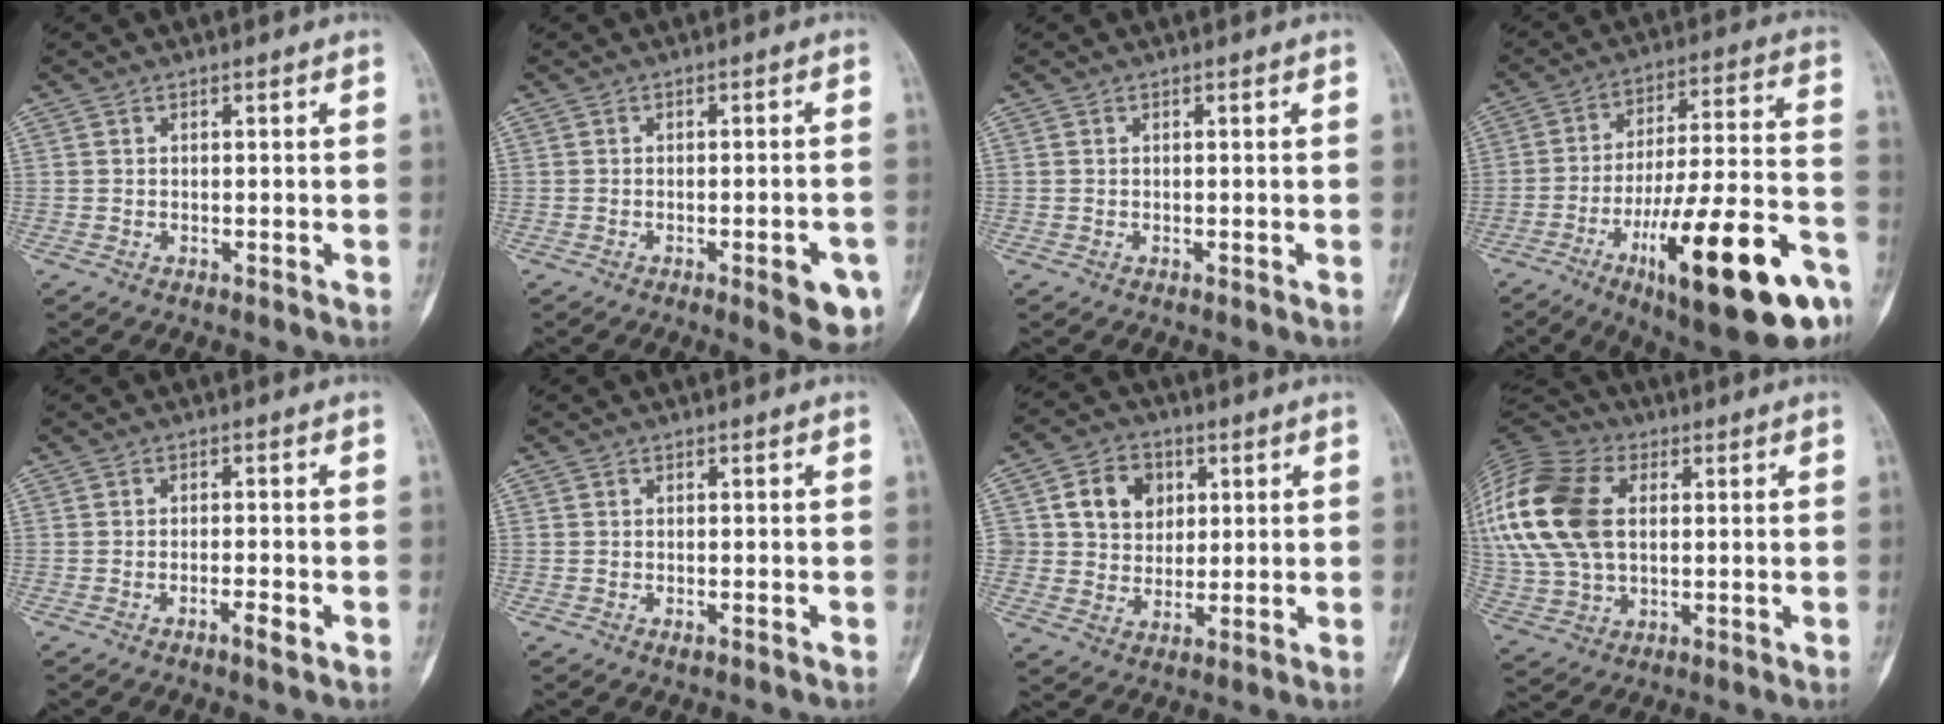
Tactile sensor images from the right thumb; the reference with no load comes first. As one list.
[{"total": 6.6, "force": [-2.8, 1.8, 5.7], "torque": [-0.055, 0.006, -0.030]}, {"total": 0.0}, {"total": 26.7, "force": [-12.5, 6.9, 22.5], "torque": [-0.309, 0.059, -0.183]}, {"total": 2.5, "force": [-1.3, 0.4, 2.1], "torque": [-0.037, 0.002, -0.024]}, {"total": 0.6, "force": [-0.3, 0.2, 0.5], "torque": [-0.006, -0.002, -0.005]}, {"total": 9.4, "force": [2.6, 7.9, 4.4], "torque": [-0.028, -0.006, 0.047]}, {"total": 24.9, "force": [5.0, 16.5, 17.9], "torque": [-0.422, 0.025, 0.097]}]